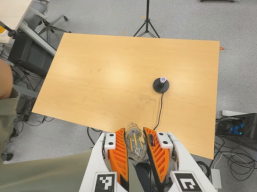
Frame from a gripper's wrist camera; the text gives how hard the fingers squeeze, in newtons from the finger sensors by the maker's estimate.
{"total": 19.3, "left": 21.1, "right": 17.6}